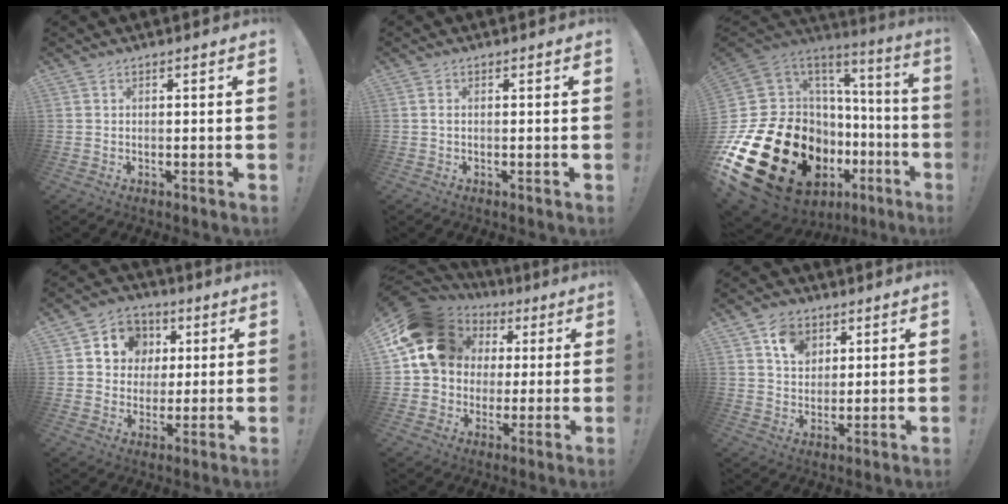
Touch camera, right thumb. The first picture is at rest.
{"total": 0.6, "force": [-0.1, 0.0, 0.6], "torque": [-0.012, -0.002, -0.001]}
{"total": 29.9, "force": [-11.4, 16.9, 21.9], "torque": [-0.413, 0.011, -0.113]}
{"total": 9.7, "force": [2.0, 9.1, 2.9], "torque": [-0.045, -0.008, 0.046]}
{"total": 19.4, "force": [5.7, 15.7, 9.8], "torque": [-0.142, -0.014, 0.124]}
{"total": 8.9, "force": [4.7, 6.7, 3.4], "torque": [-0.041, -0.021, 0.089]}